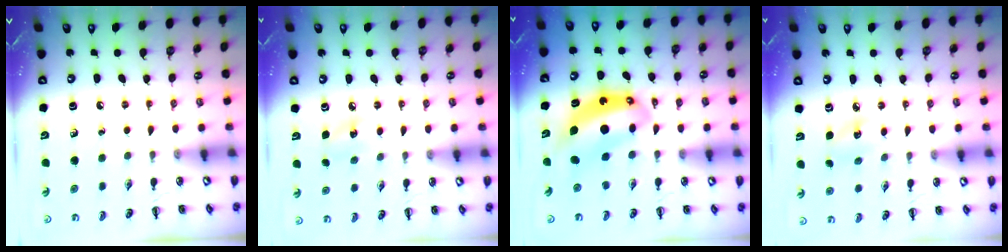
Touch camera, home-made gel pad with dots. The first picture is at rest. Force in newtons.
{"total": 6.8, "press": 6.6, "slide": 1.7}
{"total": 8.9, "press": 8.6, "slide": 2.2}
{"total": 4.8, "press": 4.6, "slide": 1.3}